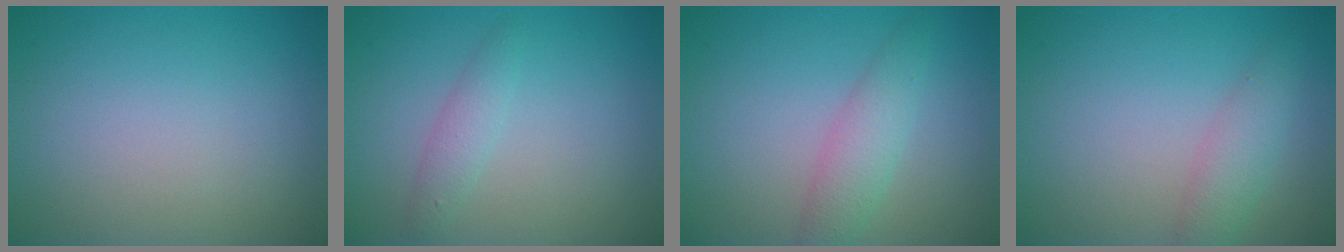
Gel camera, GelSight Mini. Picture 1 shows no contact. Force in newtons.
{"total": 1.6, "press": 1.6, "slide": 0.1}
{"total": 2.9, "press": 2.9, "slide": 0.0}
{"total": 2.5, "press": 2.5, "slide": 0.1}